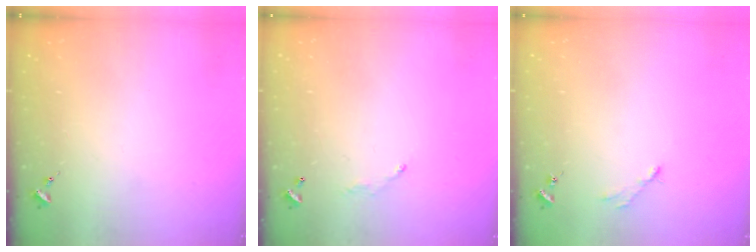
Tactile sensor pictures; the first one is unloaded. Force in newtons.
{"total": 4.0, "press": 4.0, "slide": 0.2}
{"total": 2.8, "press": 2.8, "slide": 0.4}